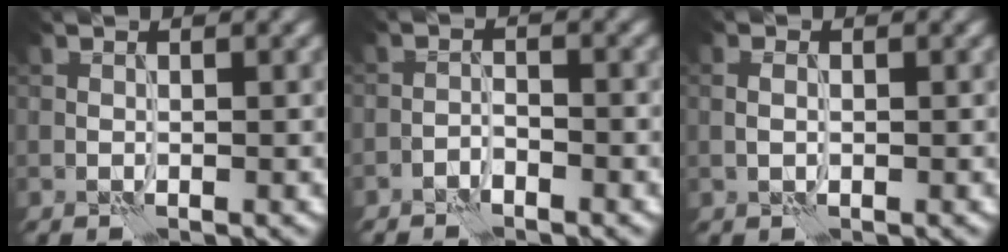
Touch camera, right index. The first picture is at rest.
{"total": 1.3, "force": [-1.3, 0.3, 0.3], "torque": [-0.005, 0.005, -0.024]}
{"total": 1.0, "force": [0.0, 0.7, 0.7], "torque": [-0.017, -0.001, 0.003]}